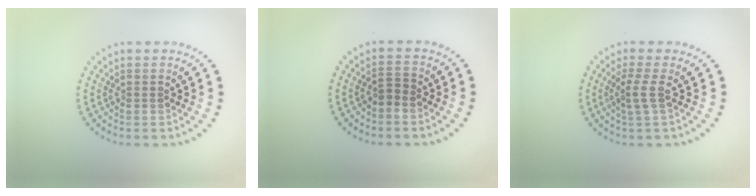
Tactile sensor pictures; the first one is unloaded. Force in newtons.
{"total": 1.3, "press": 1.0, "slide": 0.9}
{"total": 1.7, "press": 1.3, "slide": 1.1}